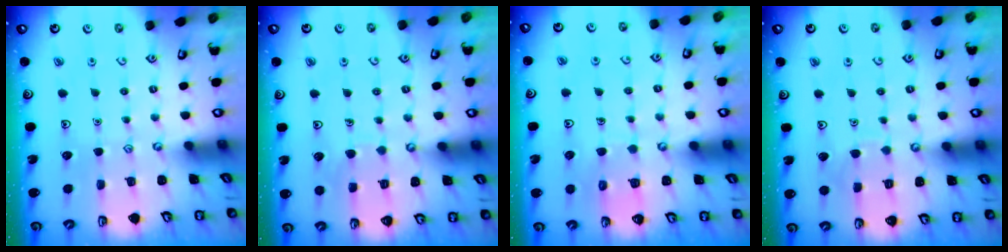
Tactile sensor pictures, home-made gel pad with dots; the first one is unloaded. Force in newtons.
{"total": 4.7, "press": 4.7, "slide": 0.3}
{"total": 6.4, "press": 6.4, "slide": 0.5}
{"total": 5.2, "press": 5.1, "slide": 0.4}